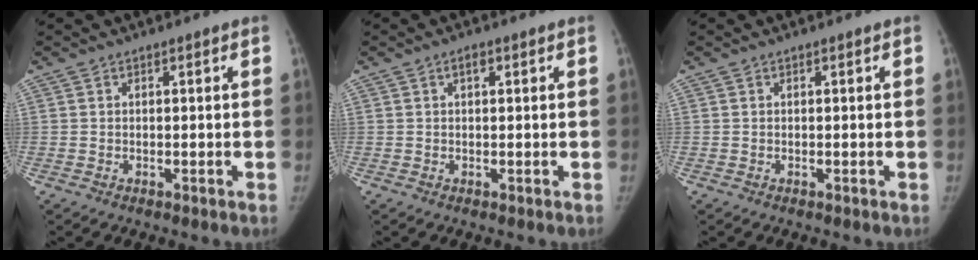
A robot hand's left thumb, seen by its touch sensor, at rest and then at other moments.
{"total": 1.4, "force": [0.6, 0.7, 1.0], "torque": [-0.013, 0.005, 0.005]}
{"total": 0.0}